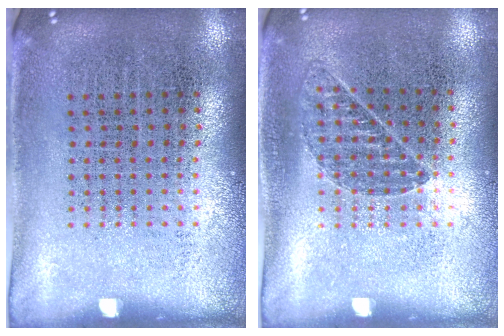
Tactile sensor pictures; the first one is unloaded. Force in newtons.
{"total": 0.8, "press": 0.8, "slide": 0.2}